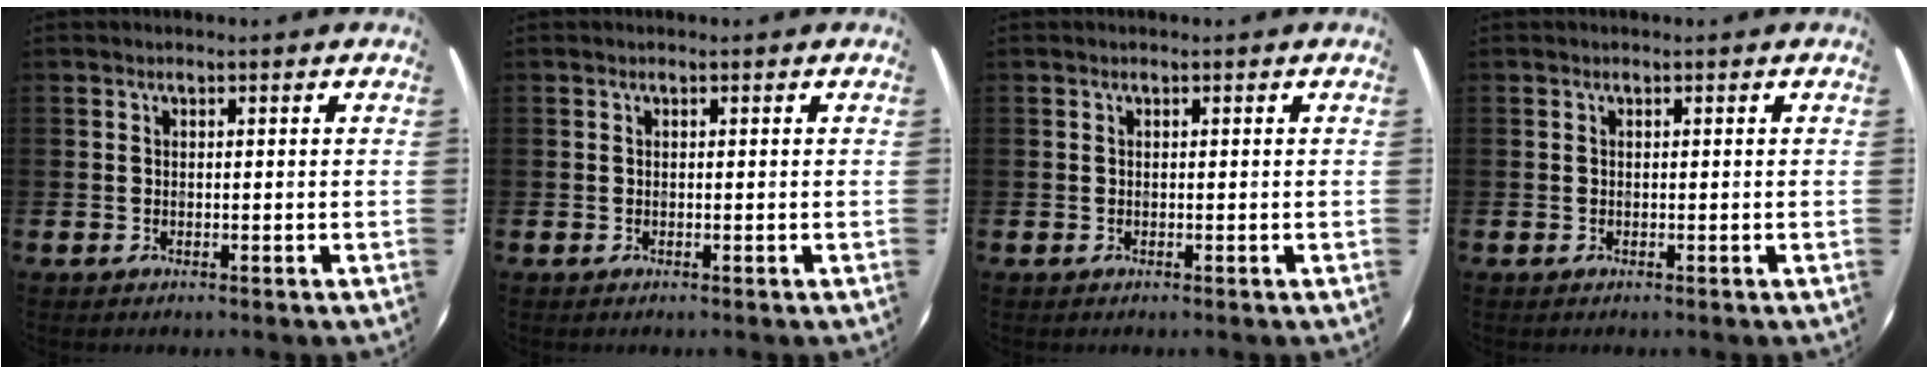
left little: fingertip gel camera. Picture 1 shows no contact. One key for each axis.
{"total": 0.0}
{"total": 0.0}
{"total": 0.0}